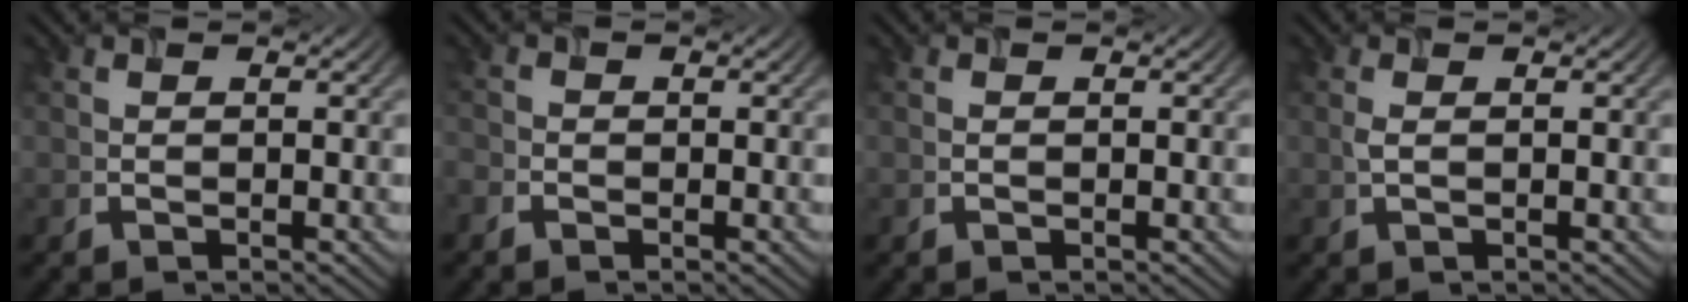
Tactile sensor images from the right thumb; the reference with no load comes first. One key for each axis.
{"total": 1.5, "fx": -1.2, "fy": 0.9, "fz": 0.3, "tx": -0.010, "ty": -0.003, "tz": -0.032}
{"total": 0.0}
{"total": 1.0, "fx": 0.1, "fy": 0.4, "fz": 1.0, "tx": -0.028, "ty": 0.001, "tz": 0.002}